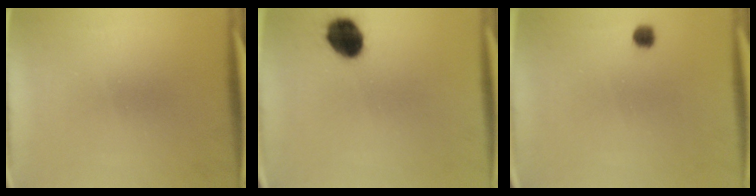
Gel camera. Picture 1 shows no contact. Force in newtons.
{"total": 9.3}
{"total": 1.8}